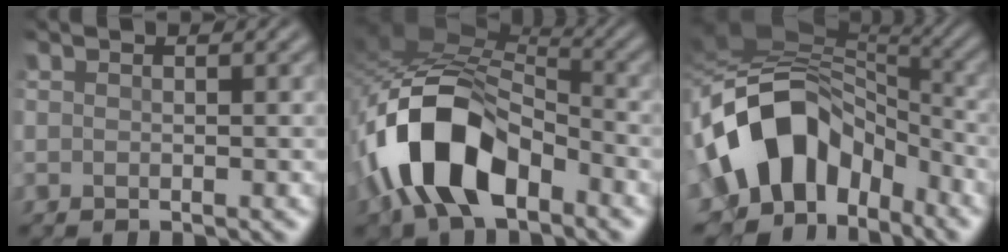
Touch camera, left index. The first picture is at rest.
{"total": 11.9, "force": [-4.5, 6.5, 8.9], "torque": [-0.184, 0.008, -0.084]}
{"total": 12.4, "force": [-2.6, 8.5, 8.7], "torque": [-0.152, 0.014, -0.055]}